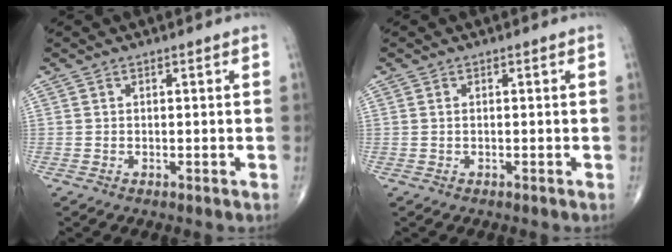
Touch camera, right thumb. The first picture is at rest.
{"total": 0.0}